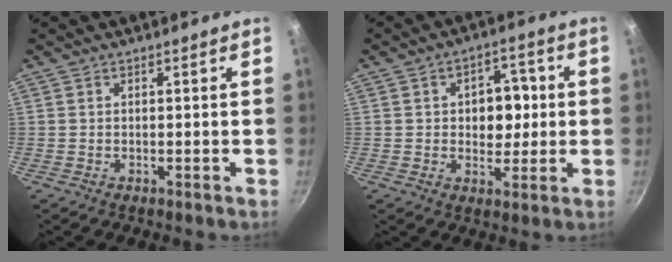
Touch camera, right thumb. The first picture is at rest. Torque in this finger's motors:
{"motor_torque": [-0.10, 0.44, -0.13, 0.15, 0.08]}